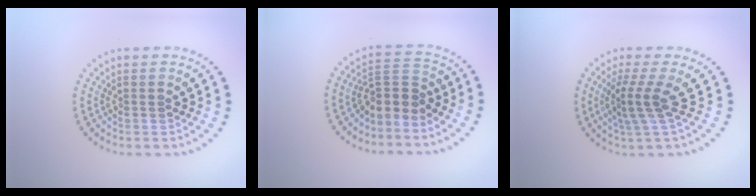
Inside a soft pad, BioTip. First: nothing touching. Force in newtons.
{"total": 2.9, "press": 2.0, "slide": 2.1}
{"total": 2.9, "press": 2.0, "slide": 2.1}